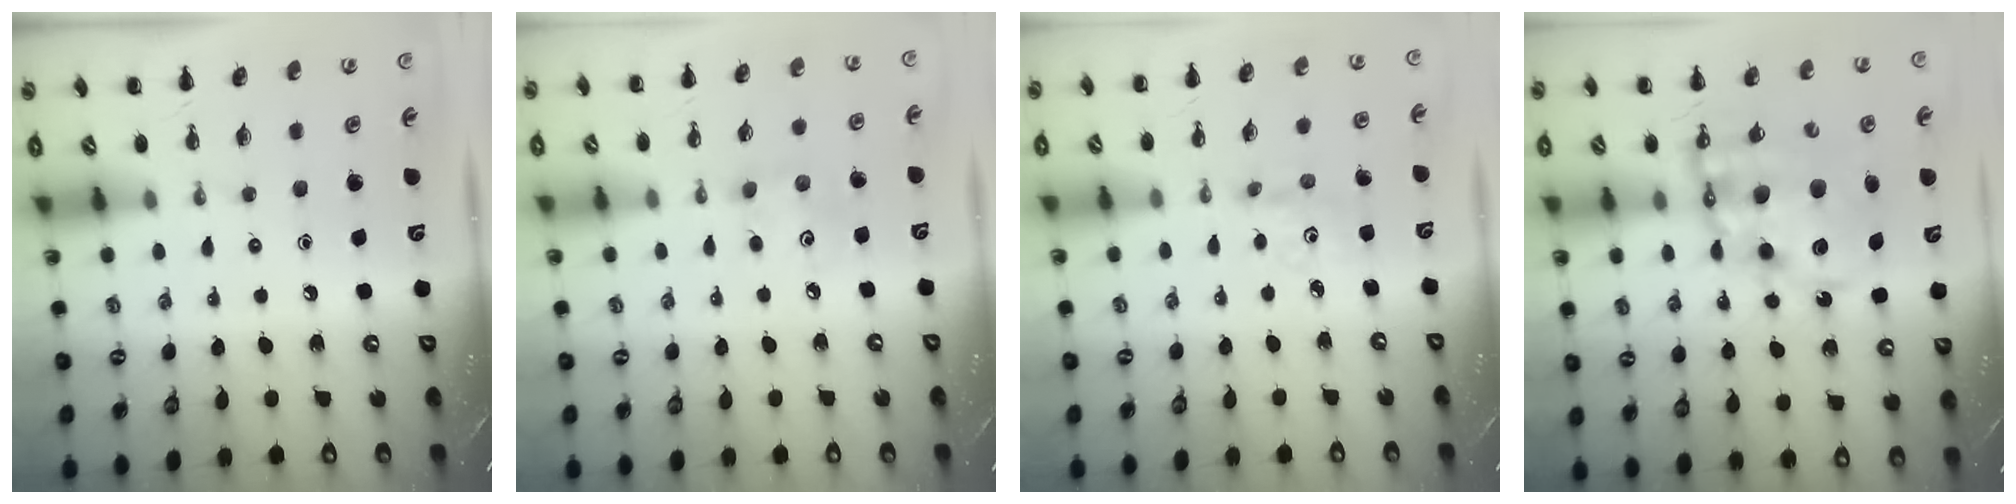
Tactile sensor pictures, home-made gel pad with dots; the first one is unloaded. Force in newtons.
{"total": 3.8, "press": 3.7, "slide": 0.9}
{"total": 3.4, "press": 3.2, "slide": 1.1}
{"total": 14.6, "press": 14.2, "slide": 3.6}